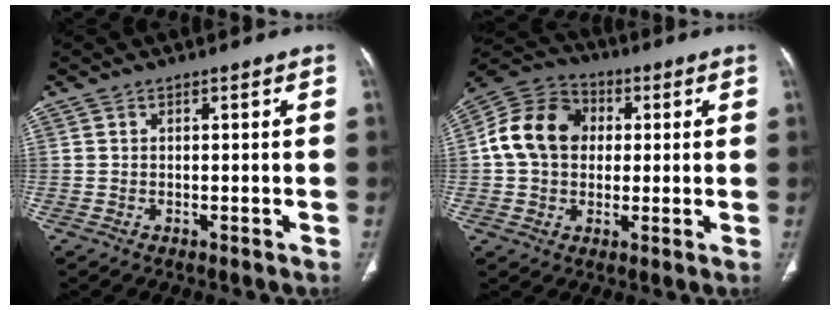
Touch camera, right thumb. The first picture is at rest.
{"total": 13.5, "force": [1.4, 10.8, 7.9], "torque": [-0.130, 0.025, 0.017]}